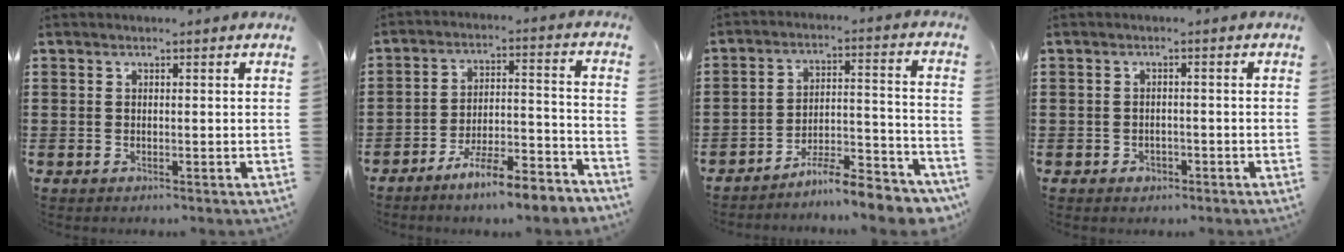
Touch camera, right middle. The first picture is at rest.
{"total": 7.5, "force": [-6.7, 0.2, 3.3], "torque": [-0.054, 0.006, -0.125]}
{"total": 7.6, "force": [-7.3, 0.2, 2.1], "torque": [-0.024, 0.010, -0.139]}
{"total": 1.1, "force": [-0.7, 0.8, 0.3], "torque": [-0.009, 0.001, -0.017]}